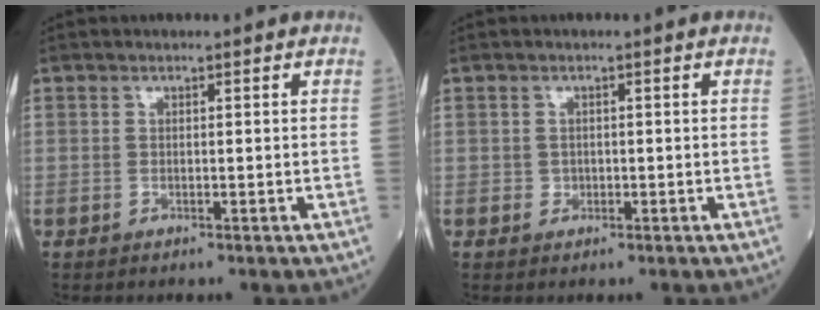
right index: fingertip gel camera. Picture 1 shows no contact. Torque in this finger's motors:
{"motor_torque": [0.00, -0.24, 0.07, -0.01]}